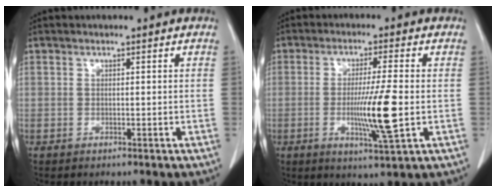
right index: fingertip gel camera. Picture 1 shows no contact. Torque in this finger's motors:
{"motor_torque": [0.51, 0.10, 0.27, 0.13]}